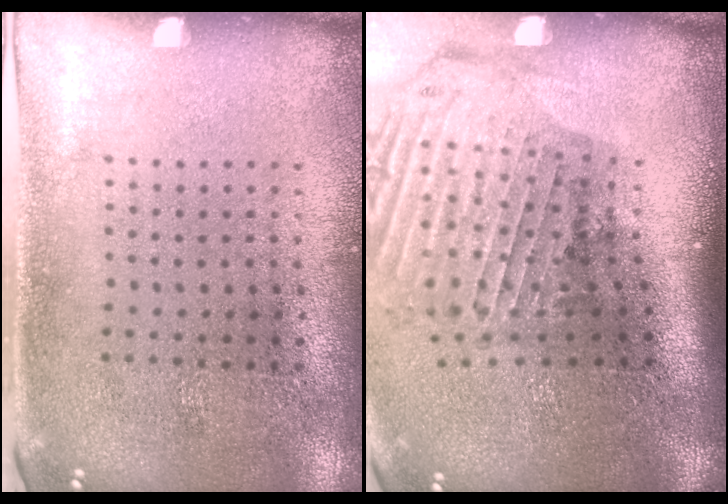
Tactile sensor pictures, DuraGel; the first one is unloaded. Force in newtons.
{"total": 3.1, "press": 2.1, "slide": 2.2}